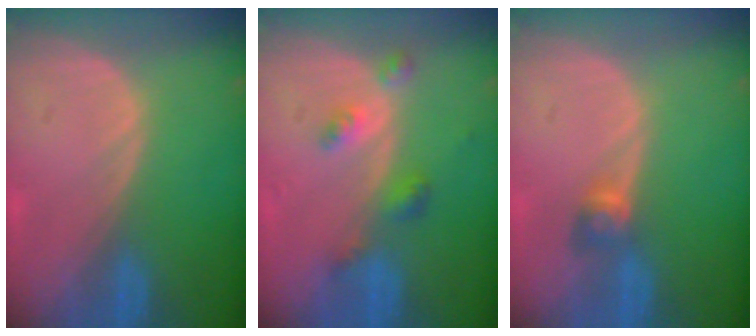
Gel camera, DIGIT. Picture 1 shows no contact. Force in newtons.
{"total": 4.3, "press": 3.9, "slide": 1.7}
{"total": 2.7, "press": 2.4, "slide": 1.2}